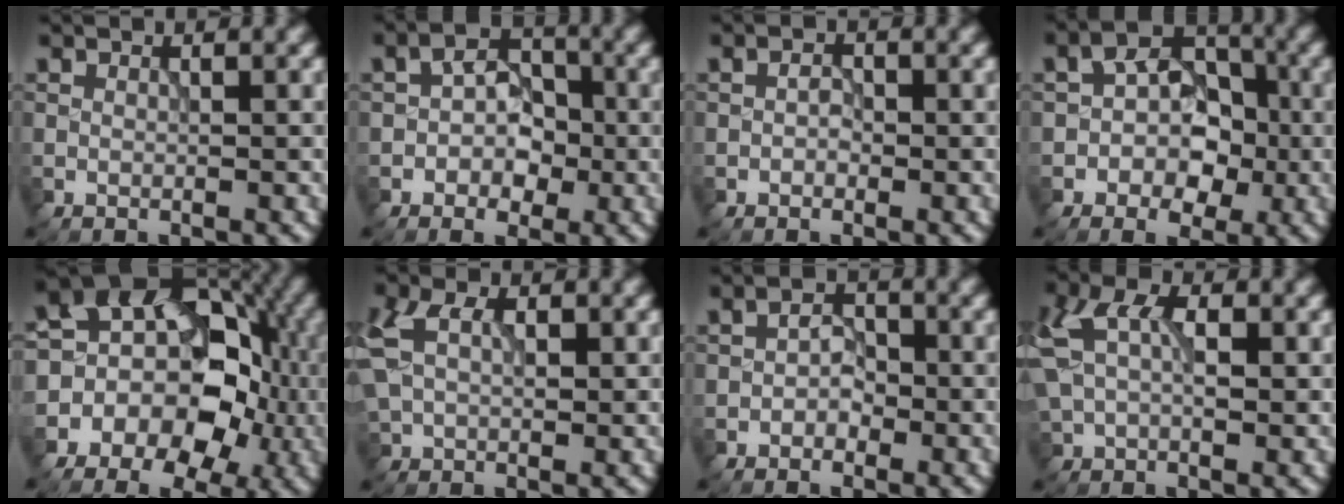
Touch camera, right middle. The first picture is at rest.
{"total": 3.9, "force": [-0.8, 2.7, 2.6], "torque": [-0.030, 0.006, -0.020]}
{"total": 1.0, "force": [-0.3, 0.7, 0.7], "torque": [-0.011, 0.000, -0.008]}
{"total": 5.8, "force": [-1.1, 4.0, 4.0], "torque": [-0.046, 0.008, -0.027]}
{"total": 12.1, "force": [-1.6, 9.4, 7.6], "torque": [-0.093, 0.017, -0.044]}
{"total": 4.9, "force": [1.2, 3.2, 3.4], "torque": [-0.084, 0.005, 0.024]}
{"total": 2.0, "force": [-0.7, 1.4, 1.3], "torque": [-0.018, 0.005, -0.016]}
{"total": 5.8, "force": [1.2, 3.6, 4.4], "torque": [-0.097, 0.009, 0.019]}